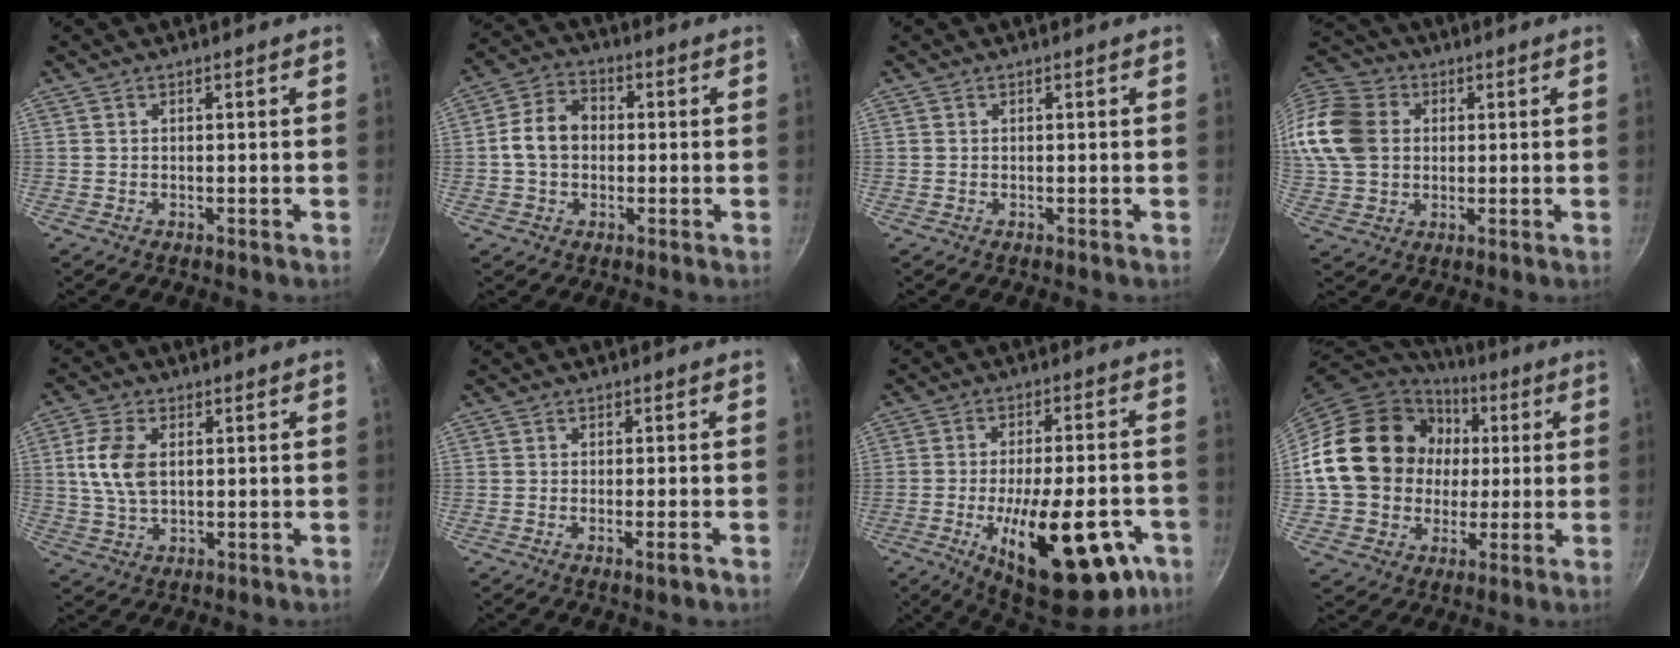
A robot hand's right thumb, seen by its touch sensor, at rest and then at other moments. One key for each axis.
{"total": 5.8, "fx": 0.1, "fy": 4.6, "fz": 3.6, "tx": -0.052, "ty": 0.016, "tz": -0.006}
{"total": 0.0}
{"total": 20.8, "fx": 3.3, "fy": 17.0, "fz": 11.5, "tx": -0.266, "ty": 0.034, "tz": 0.054}
{"total": 8.3, "fx": 1.5, "fy": 5.1, "fz": 6.5, "tx": -0.123, "ty": 0.001, "tz": 0.027}
{"total": 2.2, "fx": -1.0, "fy": 0.2, "fz": 2.0, "tx": -0.040, "ty": 0.002, "tz": -0.020}
{"total": 24.6, "fx": -9.7, "fy": 9.6, "fz": 20.5, "tx": -0.263, "ty": 0.019, "tz": -0.130}
{"total": 21.8, "fx": 2.4, "fy": 18.6, "fz": 11.0, "tx": -0.175, "ty": 0.027, "tz": 0.051}